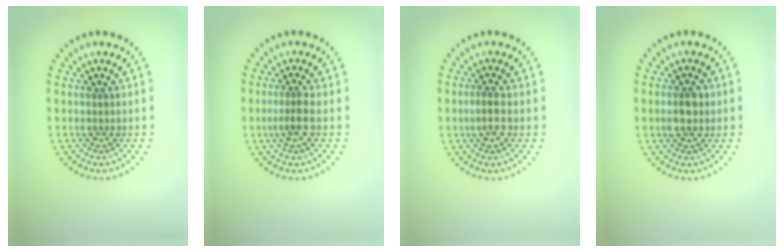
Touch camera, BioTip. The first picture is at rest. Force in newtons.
{"total": 1.9, "press": 1.6, "slide": 1.0}
{"total": 1.7, "press": 1.6, "slide": 0.4}
{"total": 2.6, "press": 2.6, "slide": 0.1}